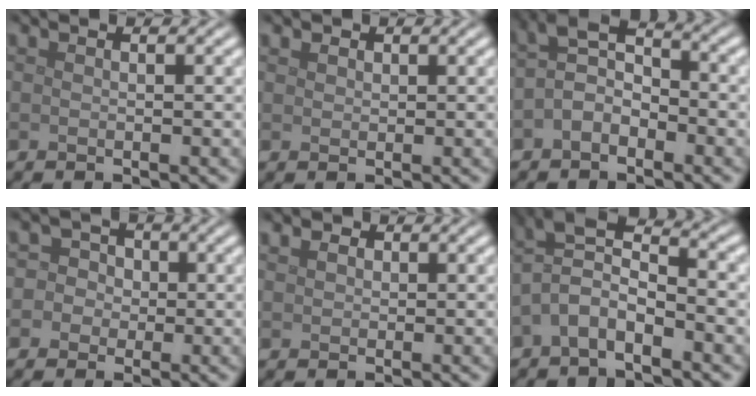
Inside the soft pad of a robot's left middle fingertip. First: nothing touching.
{"total": 0.8, "force": [0.5, 0.6, 0.1], "torque": [-0.003, 0.000, 0.010]}
{"total": 3.5, "force": [-1.2, 2.0, 2.6], "torque": [-0.054, 0.013, -0.030]}
{"total": 3.9, "force": [0.3, 3.7, 1.2], "torque": [0.015, 0.031, -0.022]}
{"total": 1.3, "force": [0.8, 0.9, 0.4], "torque": [-0.009, 0.006, 0.006]}
{"total": 4.5, "force": [-1.6, 1.9, 3.8], "torque": [-0.075, 0.010, -0.041]}